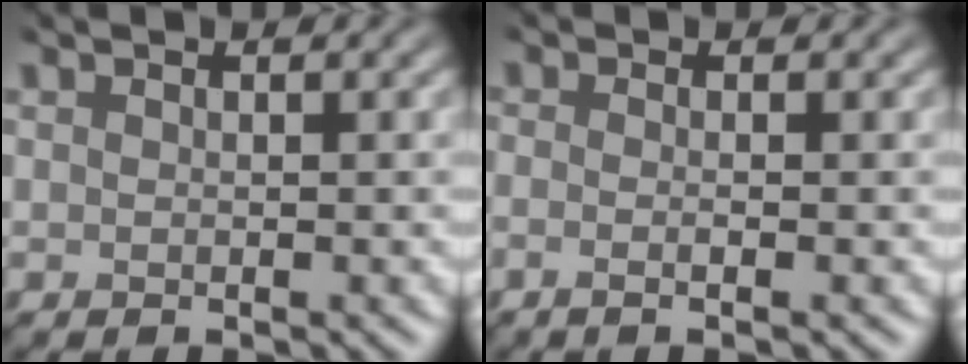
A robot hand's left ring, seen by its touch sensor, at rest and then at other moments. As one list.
[{"total": 1.0, "force": [-0.6, 0.1, 0.8], "torque": [-0.015, -0.010, -0.021]}]